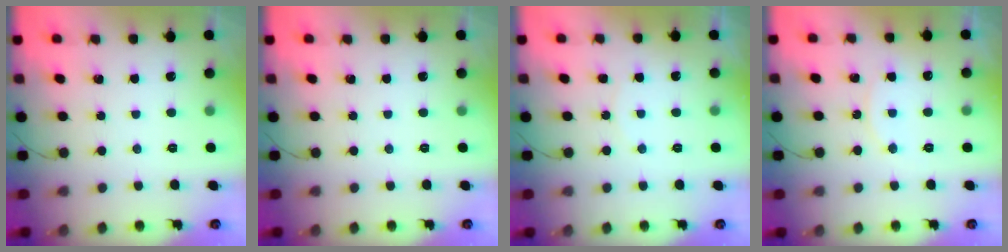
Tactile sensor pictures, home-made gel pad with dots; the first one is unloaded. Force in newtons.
{"total": 0.0}
{"total": 2.8, "press": 2.8, "slide": 0.6}
{"total": 5.4, "press": 5.4, "slide": 0.4}